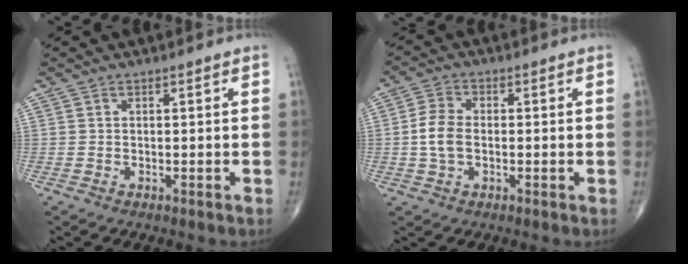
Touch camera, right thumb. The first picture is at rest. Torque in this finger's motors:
{"motor_torque": [0.00, 0.24, 0.57, 0.04, 0.04]}